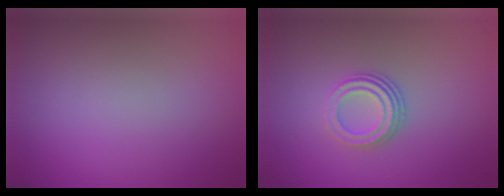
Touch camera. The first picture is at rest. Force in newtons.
{"total": 3.0, "press": 2.1, "slide": 2.1}